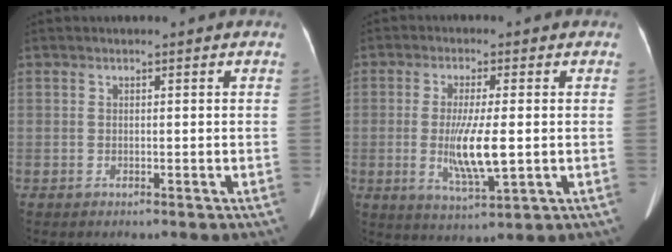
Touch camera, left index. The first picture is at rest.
{"total": 8.0, "force": [-0.6, 1.2, 7.9], "torque": [-0.156, -0.020, -0.009]}